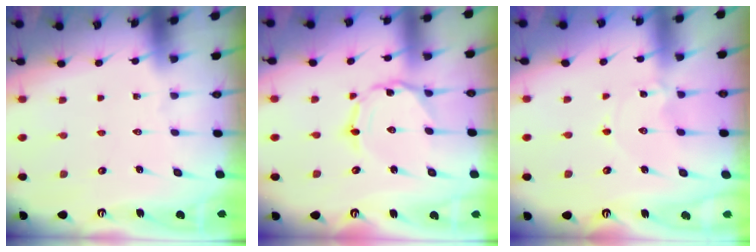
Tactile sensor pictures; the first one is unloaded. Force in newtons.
{"total": 1.2, "press": 1.2, "slide": 0.3}
{"total": 1.0, "press": 1.0, "slide": 0.1}